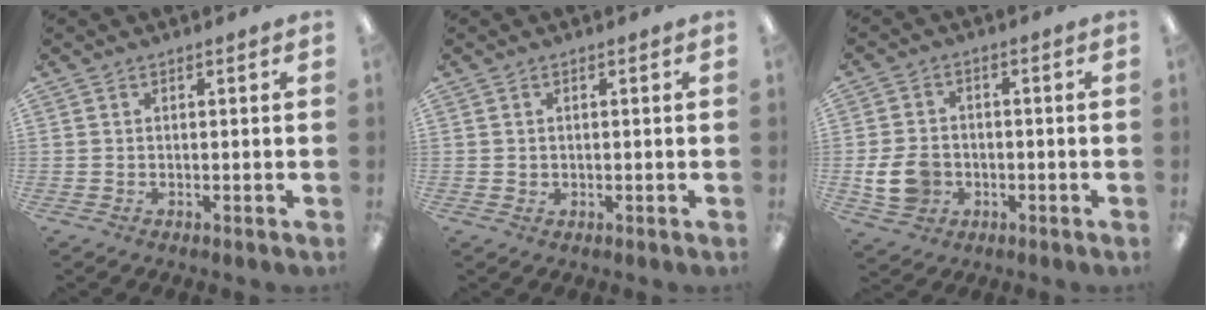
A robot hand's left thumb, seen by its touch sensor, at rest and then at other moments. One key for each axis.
{"total": 0.8, "fx": 0.3, "fy": 0.7, "fz": 0.0, "tx": 0.000, "ty": 0.003, "tz": 0.005}
{"total": 8.3, "fx": -2.1, "fy": 6.6, "fz": 4.6, "tx": -0.101, "ty": 0.010, "tz": -0.037}